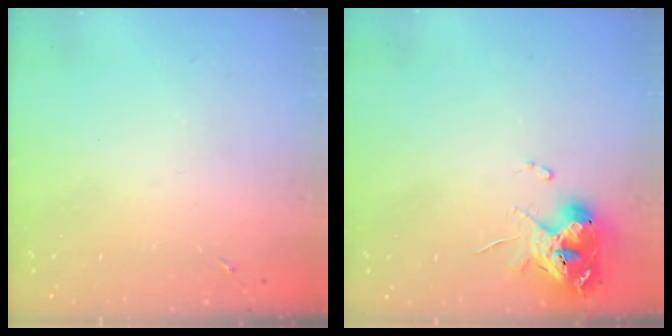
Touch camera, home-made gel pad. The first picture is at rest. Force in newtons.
{"total": 10.3, "press": 10.3, "slide": 1.3}